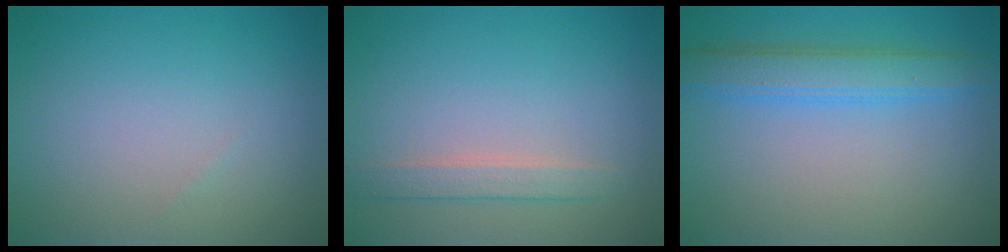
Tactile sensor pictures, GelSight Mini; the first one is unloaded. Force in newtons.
{"total": 1.9, "press": 1.9, "slide": 0.1}
{"total": 3.8, "press": 3.8, "slide": 0.1}